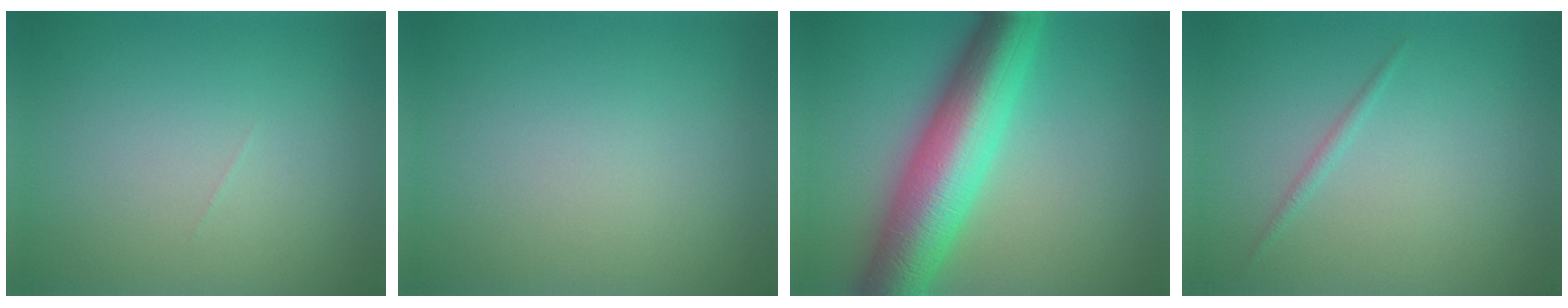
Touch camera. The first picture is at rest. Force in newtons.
{"total": 0.0}
{"total": 10.5, "press": 10.5, "slide": 0.1}
{"total": 0.7, "press": 0.7, "slide": 0.0}